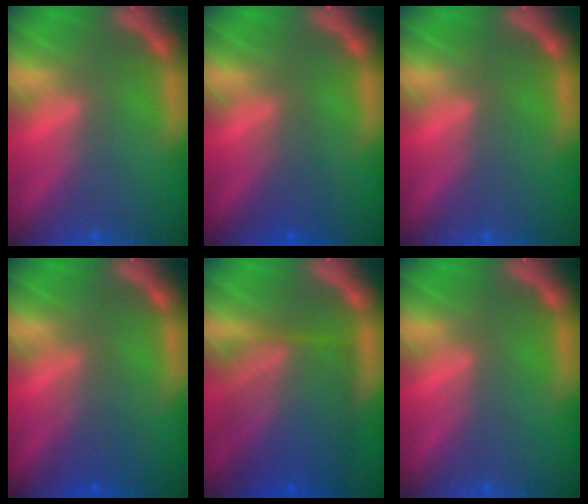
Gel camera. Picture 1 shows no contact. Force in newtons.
{"total": 2.0}
{"total": 0.0}
{"total": 2.5}
{"total": 9.6}
{"total": 0.0}